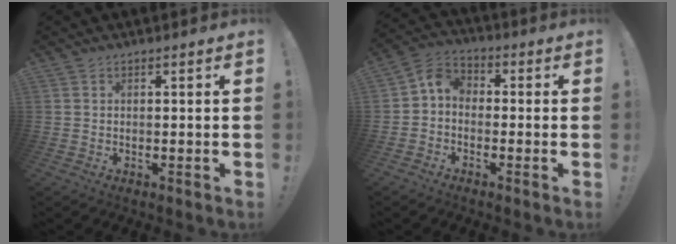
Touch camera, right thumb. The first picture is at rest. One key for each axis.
{"total": 6.4, "fx": -1.5, "fy": 5.1, "fz": 3.5, "tx": -0.068, "ty": 0.020, "tz": -0.027}